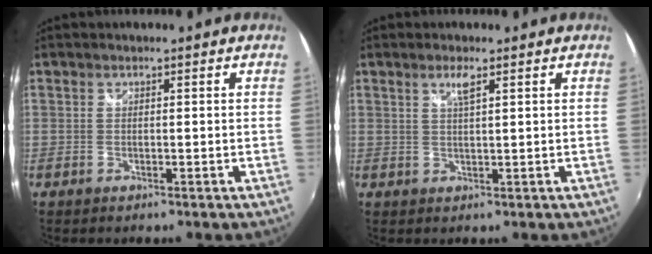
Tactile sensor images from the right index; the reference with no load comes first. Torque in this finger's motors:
{"motor_torque": [0.05, 0.05, 0.02, 0.01]}